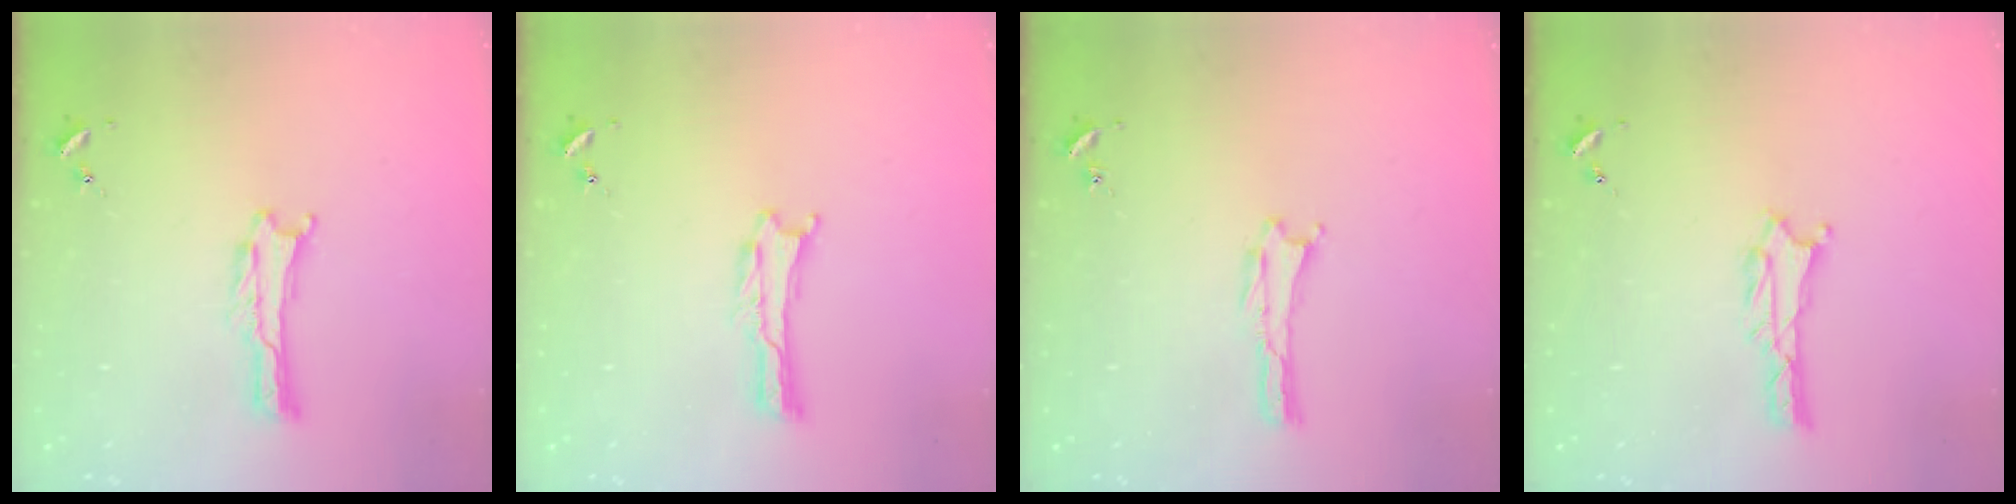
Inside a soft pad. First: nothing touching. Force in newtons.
{"total": 0.0}
{"total": 0.0}
{"total": 2.0, "press": 2.0, "slide": 0.3}